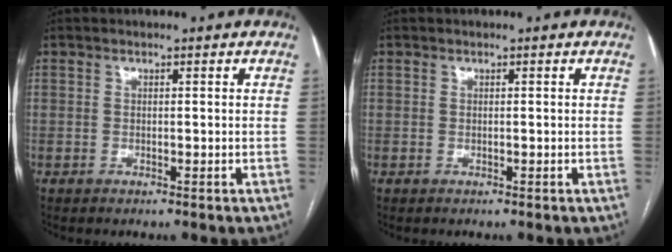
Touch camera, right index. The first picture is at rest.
{"total": 0.0}